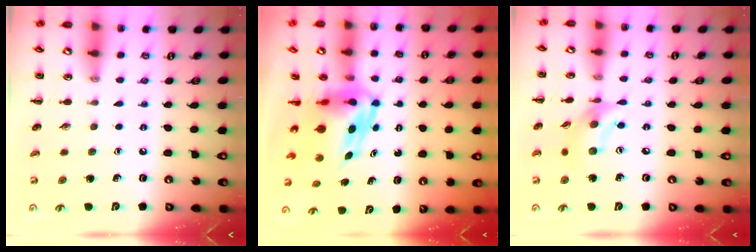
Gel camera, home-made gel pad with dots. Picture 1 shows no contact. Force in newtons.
{"total": 7.2, "press": 7.0, "slide": 1.9}
{"total": 10.0, "press": 9.8, "slide": 1.7}